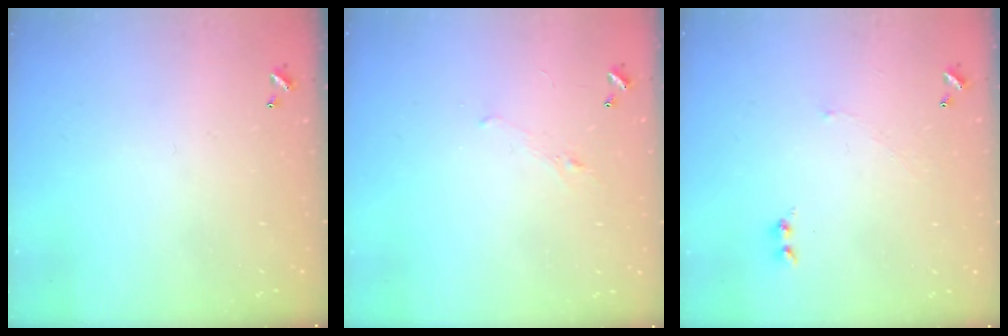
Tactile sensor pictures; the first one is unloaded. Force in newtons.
{"total": 0.7, "press": 0.2, "slide": 0.6}
{"total": 2.6, "press": 2.6, "slide": 0.6}